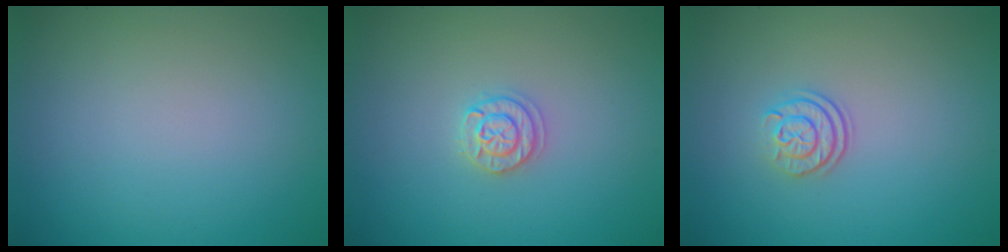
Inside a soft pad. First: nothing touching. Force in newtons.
{"total": 1.7, "press": 1.7, "slide": 0.2}
{"total": 2.4, "press": 1.8, "slide": 1.5}